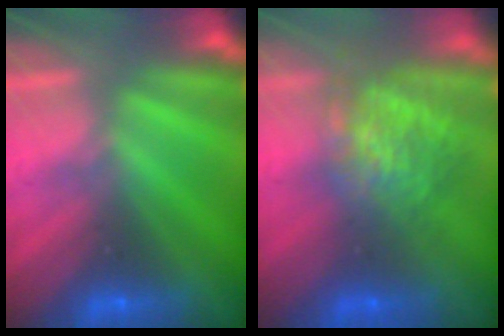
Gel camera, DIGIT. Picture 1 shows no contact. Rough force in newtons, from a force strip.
{"total": 9.4}